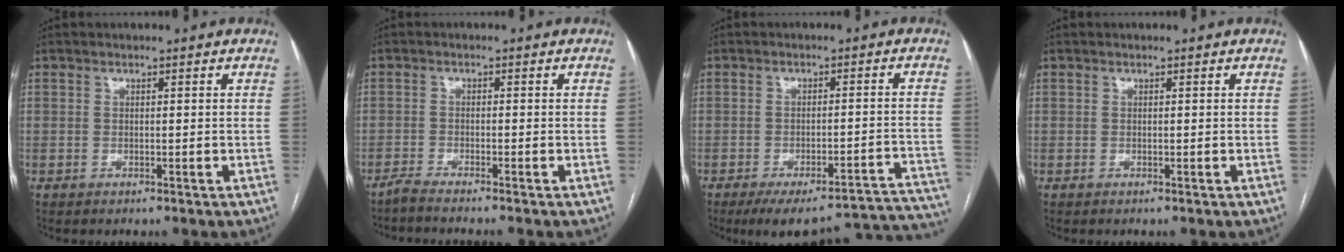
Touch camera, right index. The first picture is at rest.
{"total": 3.1, "force": [-2.7, -0.8, 1.2], "torque": [-0.019, -0.002, -0.046]}
{"total": 21.6, "force": [-20.5, 2.1, 6.5], "torque": [-0.011, 0.005, -0.251]}
{"total": 0.0}